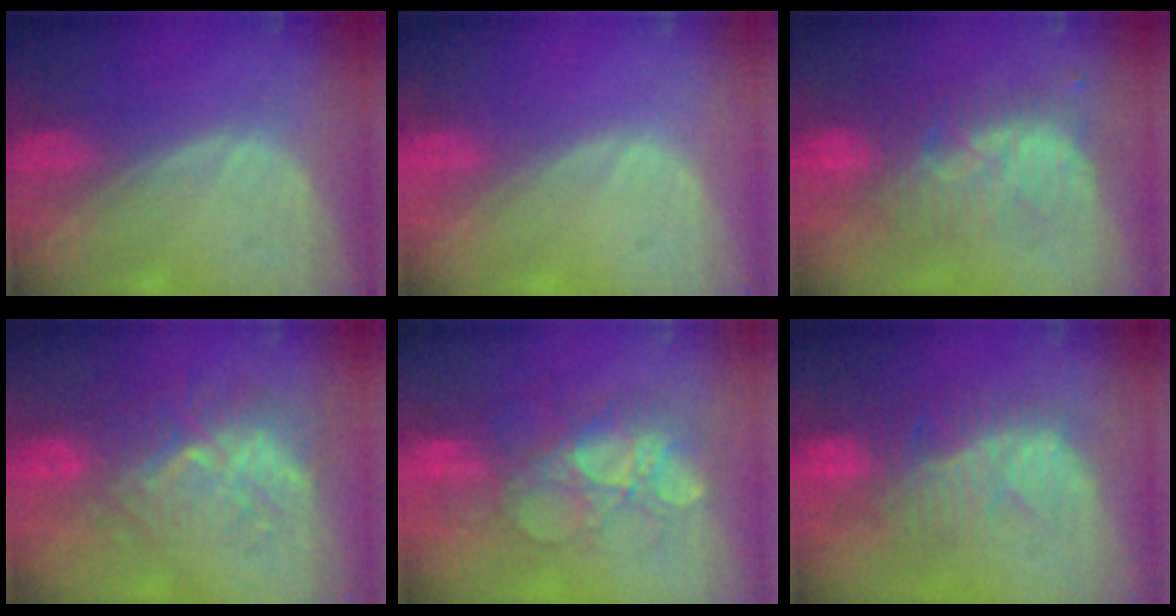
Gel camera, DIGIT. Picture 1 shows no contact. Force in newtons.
{"total": 0.0}
{"total": 8.5, "press": 8.4, "slide": 1.3}
{"total": 9.1, "press": 8.8, "slide": 2.3}
{"total": 9.1, "press": 8.9, "slide": 2.0}
{"total": 10.1, "press": 8.8, "slide": 4.8}